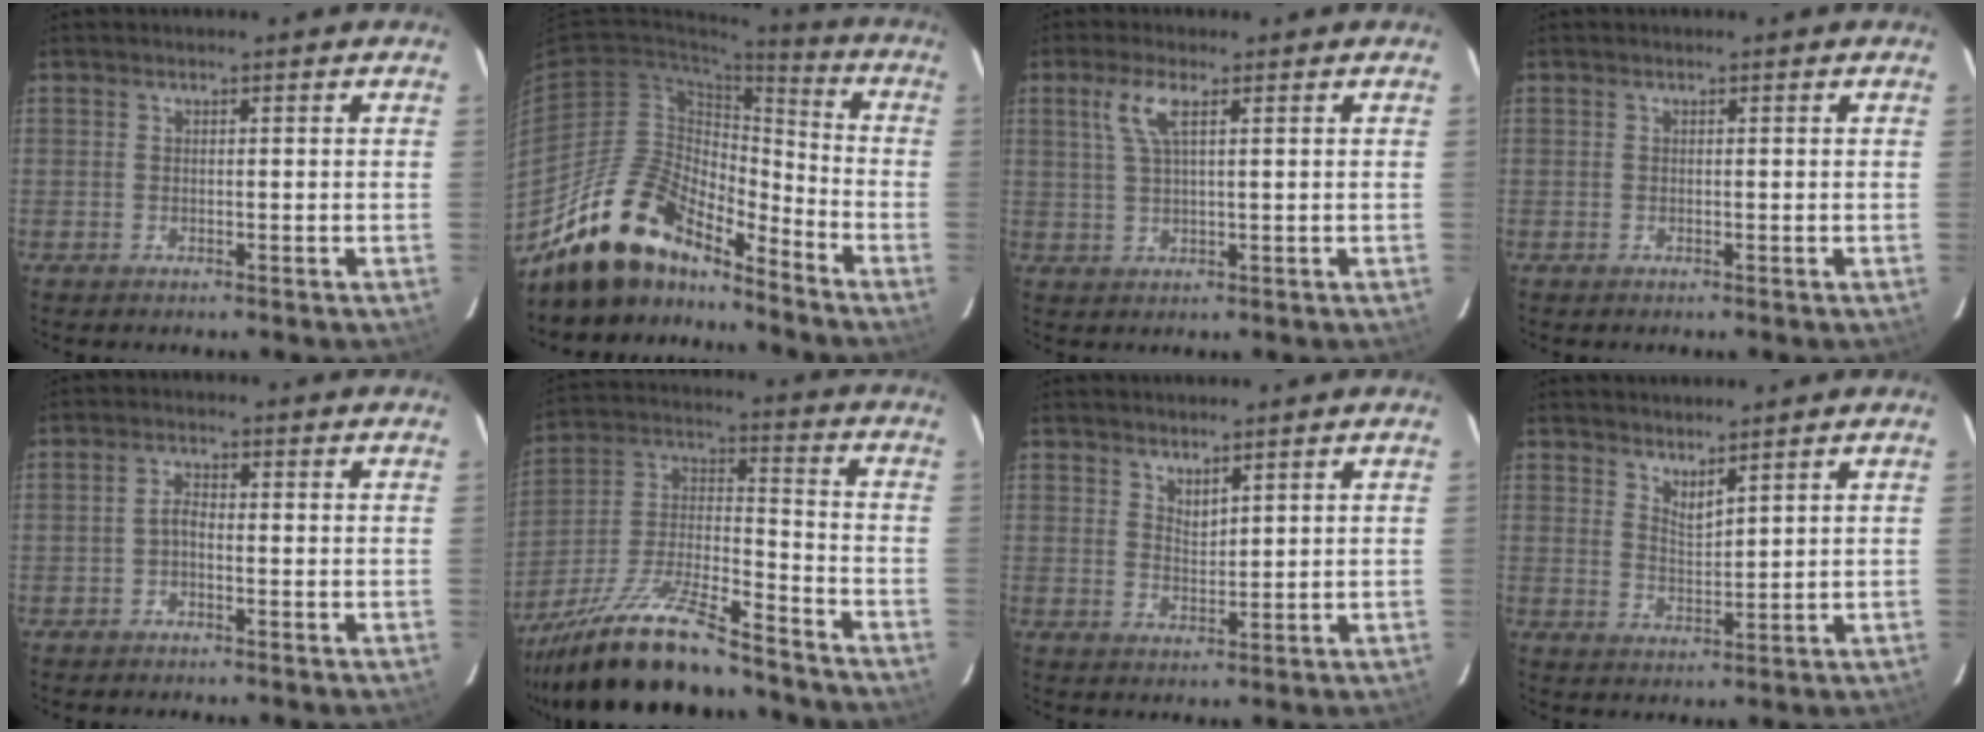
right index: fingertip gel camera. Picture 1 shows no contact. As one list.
[{"total": 16.9, "force": [-14.4, 5.7, 6.8], "torque": [-0.132, 0.015, -0.259]}, {"total": 4.6, "force": [2.0, 1.0, 4.1], "torque": [-0.086, 0.004, 0.042]}, {"total": 0.0}, {"total": 1.7, "force": [-0.9, 0.8, 1.2], "torque": [-0.025, 0.006, -0.019]}, {"total": 22.2, "force": [-17.8, 4.7, 12.3], "torque": [-0.243, -0.013, -0.296]}, {"total": 2.7, "force": [2.3, 0.7, 1.2], "torque": [-0.018, -0.001, 0.041]}, {"total": 3.4, "force": [3.0, 0.5, 1.6], "torque": [-0.027, -0.006, 0.050]}]